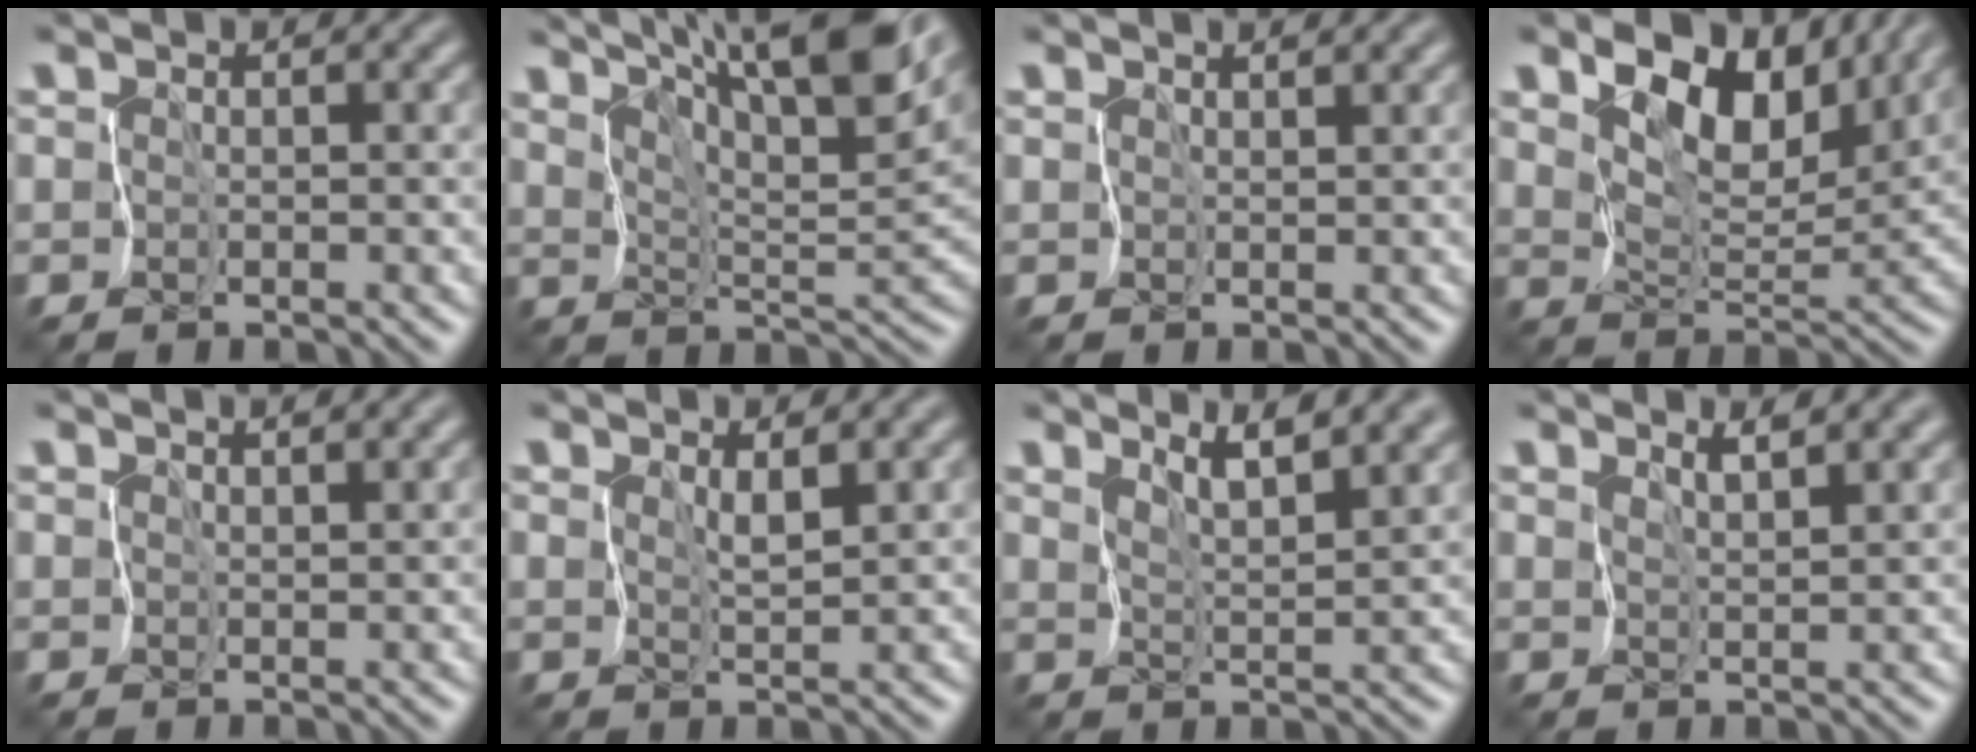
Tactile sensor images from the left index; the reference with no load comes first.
{"total": 13.4, "force": [9.5, 3.0, 9.0], "torque": [-0.145, 0.019, 0.132]}
{"total": 2.0, "force": [1.5, 0.6, 1.2], "torque": [-0.013, 0.006, 0.020]}
{"total": 7.7, "force": [4.9, 3.6, 4.7], "torque": [-0.078, -0.005, 0.083]}
{"total": 2.7, "force": [1.9, 0.9, 1.7], "torque": [-0.018, 0.010, 0.023]}
{"total": 1.6, "force": [1.2, 0.2, 1.1], "torque": [-0.022, -0.002, 0.027]}
{"total": 4.3, "force": [3.5, 0.3, 2.5], "torque": [-0.039, 0.011, 0.056]}
{"total": 3.2, "force": [2.7, 0.2, 1.8], "torque": [-0.026, 0.003, 0.039]}